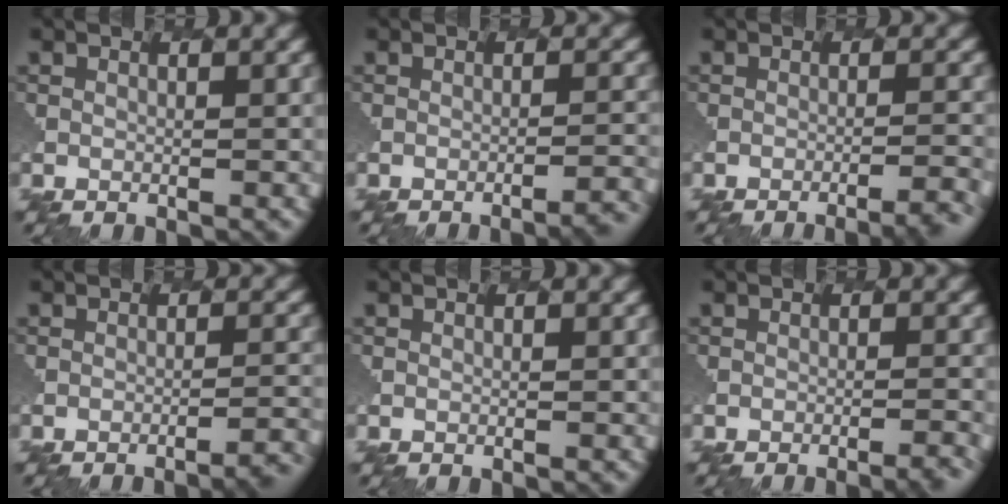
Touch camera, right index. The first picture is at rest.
{"total": 3.7, "force": [-2.9, 0.6, 2.1], "torque": [-0.022, 0.014, -0.036]}
{"total": 4.5, "force": [-3.5, 0.8, 2.7], "torque": [-0.038, 0.010, -0.036]}
{"total": 4.0, "force": [-3.1, 0.7, 2.4], "torque": [-0.027, 0.012, -0.037]}
{"total": 0.0}
{"total": 2.8, "force": [-2.1, 0.5, 1.8], "torque": [-0.018, 0.012, -0.022]}